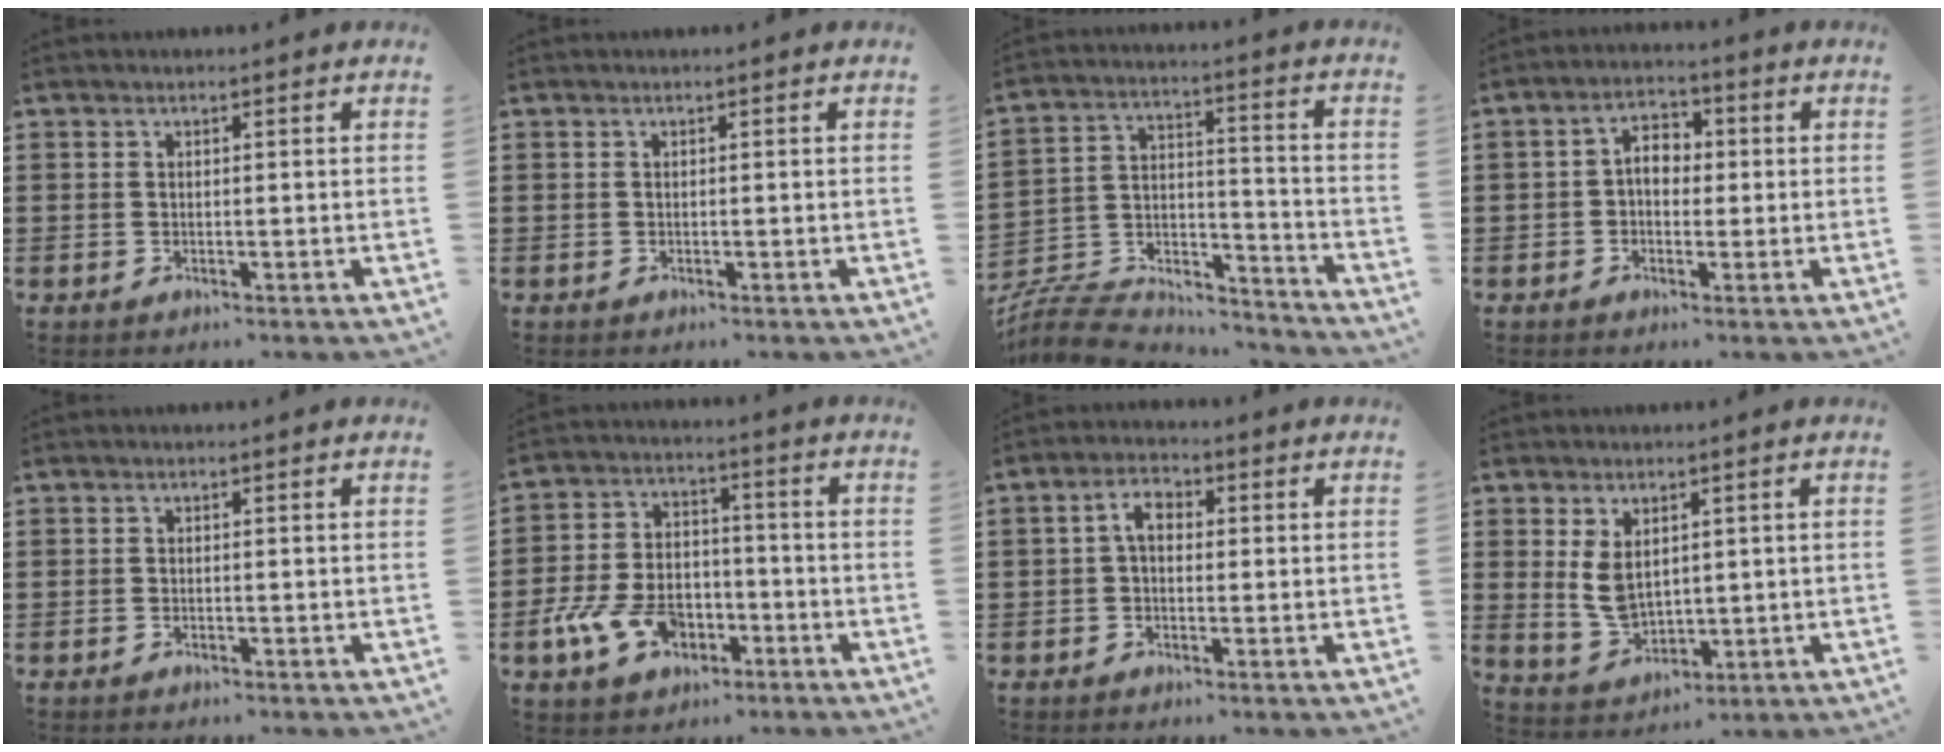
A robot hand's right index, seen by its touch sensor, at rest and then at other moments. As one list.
[{"total": 0.0}, {"total": 8.6, "force": [-7.9, 2.8, 1.9], "torque": [-0.049, 0.015, -0.160]}, {"total": 3.8, "force": [-0.2, 2.6, 2.7], "torque": [-0.049, 0.008, -0.008]}, {"total": 0.0}, {"total": 8.9, "force": [-3.7, 6.0, 5.5], "torque": [-0.136, 0.013, -0.070]}, {"total": 3.6, "force": [0.1, 2.2, 2.9], "torque": [-0.059, 0.012, -0.001]}, {"total": 5.3, "force": [1.7, 3.3, 3.7], "torque": [-0.094, -0.001, 0.030]}]